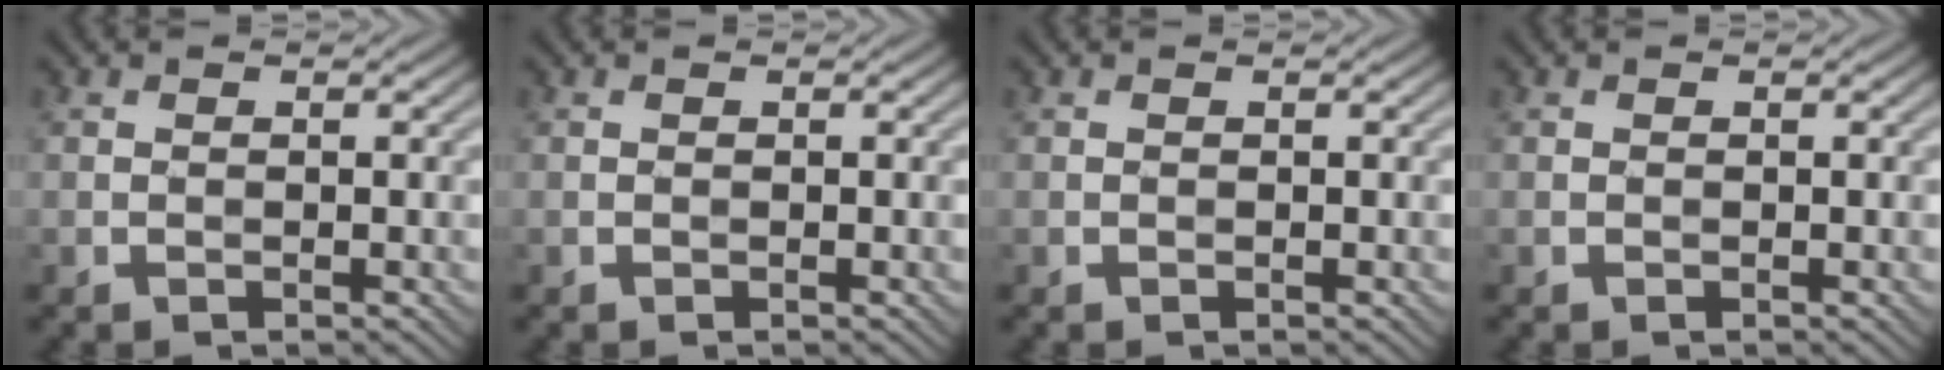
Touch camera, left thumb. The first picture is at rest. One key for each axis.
{"total": 0.0}
{"total": 0.0}
{"total": 0.0}